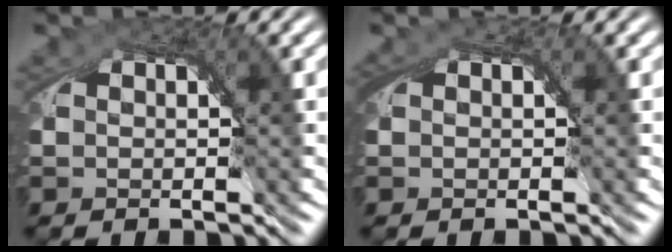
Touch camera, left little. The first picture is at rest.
{"total": 0.7, "force": [-0.1, 0.3, 0.6], "torque": [-0.010, -0.001, 0.000]}